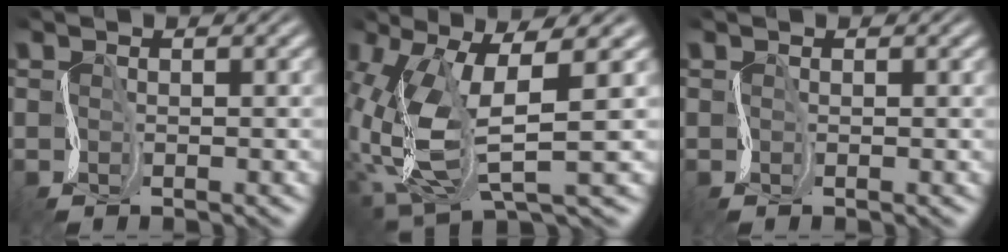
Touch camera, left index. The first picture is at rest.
{"total": 9.1, "force": [-0.4, 3.7, 8.3], "torque": [-0.187, -0.012, 0.000]}
{"total": 0.0}